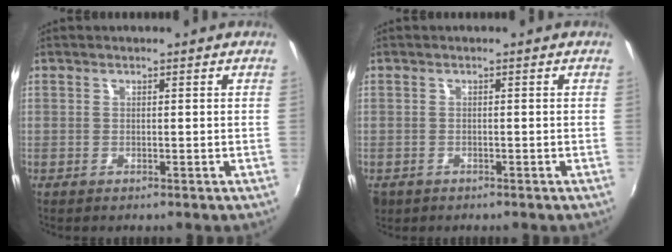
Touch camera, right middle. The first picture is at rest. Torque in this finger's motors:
{"motor_torque": [0.00, 0.01, 0.00, 0.01]}